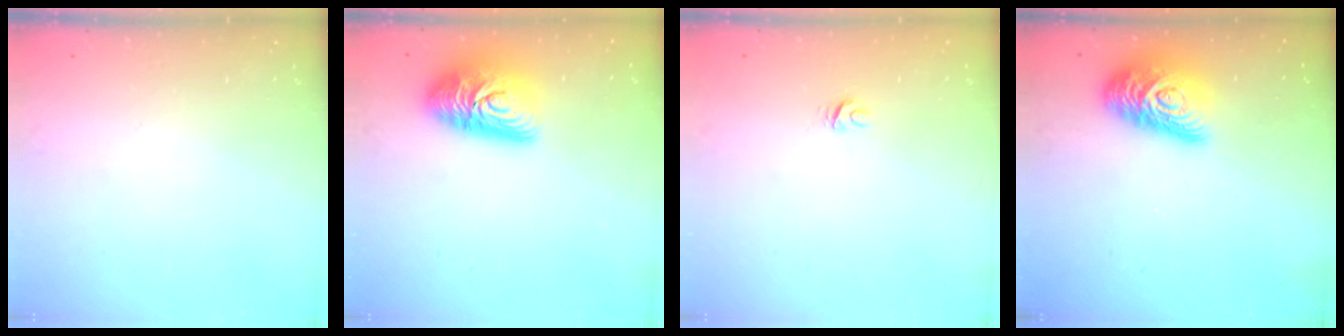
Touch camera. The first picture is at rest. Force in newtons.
{"total": 15.0, "press": 14.9, "slide": 1.0}
{"total": 3.7, "press": 3.7, "slide": 0.2}
{"total": 16.4, "press": 16.4, "slide": 0.9}